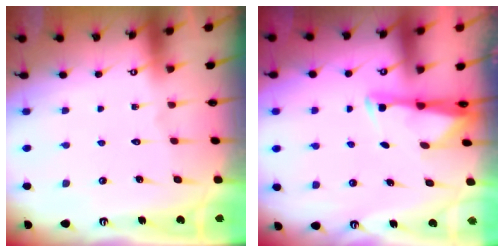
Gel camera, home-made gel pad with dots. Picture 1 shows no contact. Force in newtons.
{"total": 2.9, "press": 2.9, "slide": 0.5}